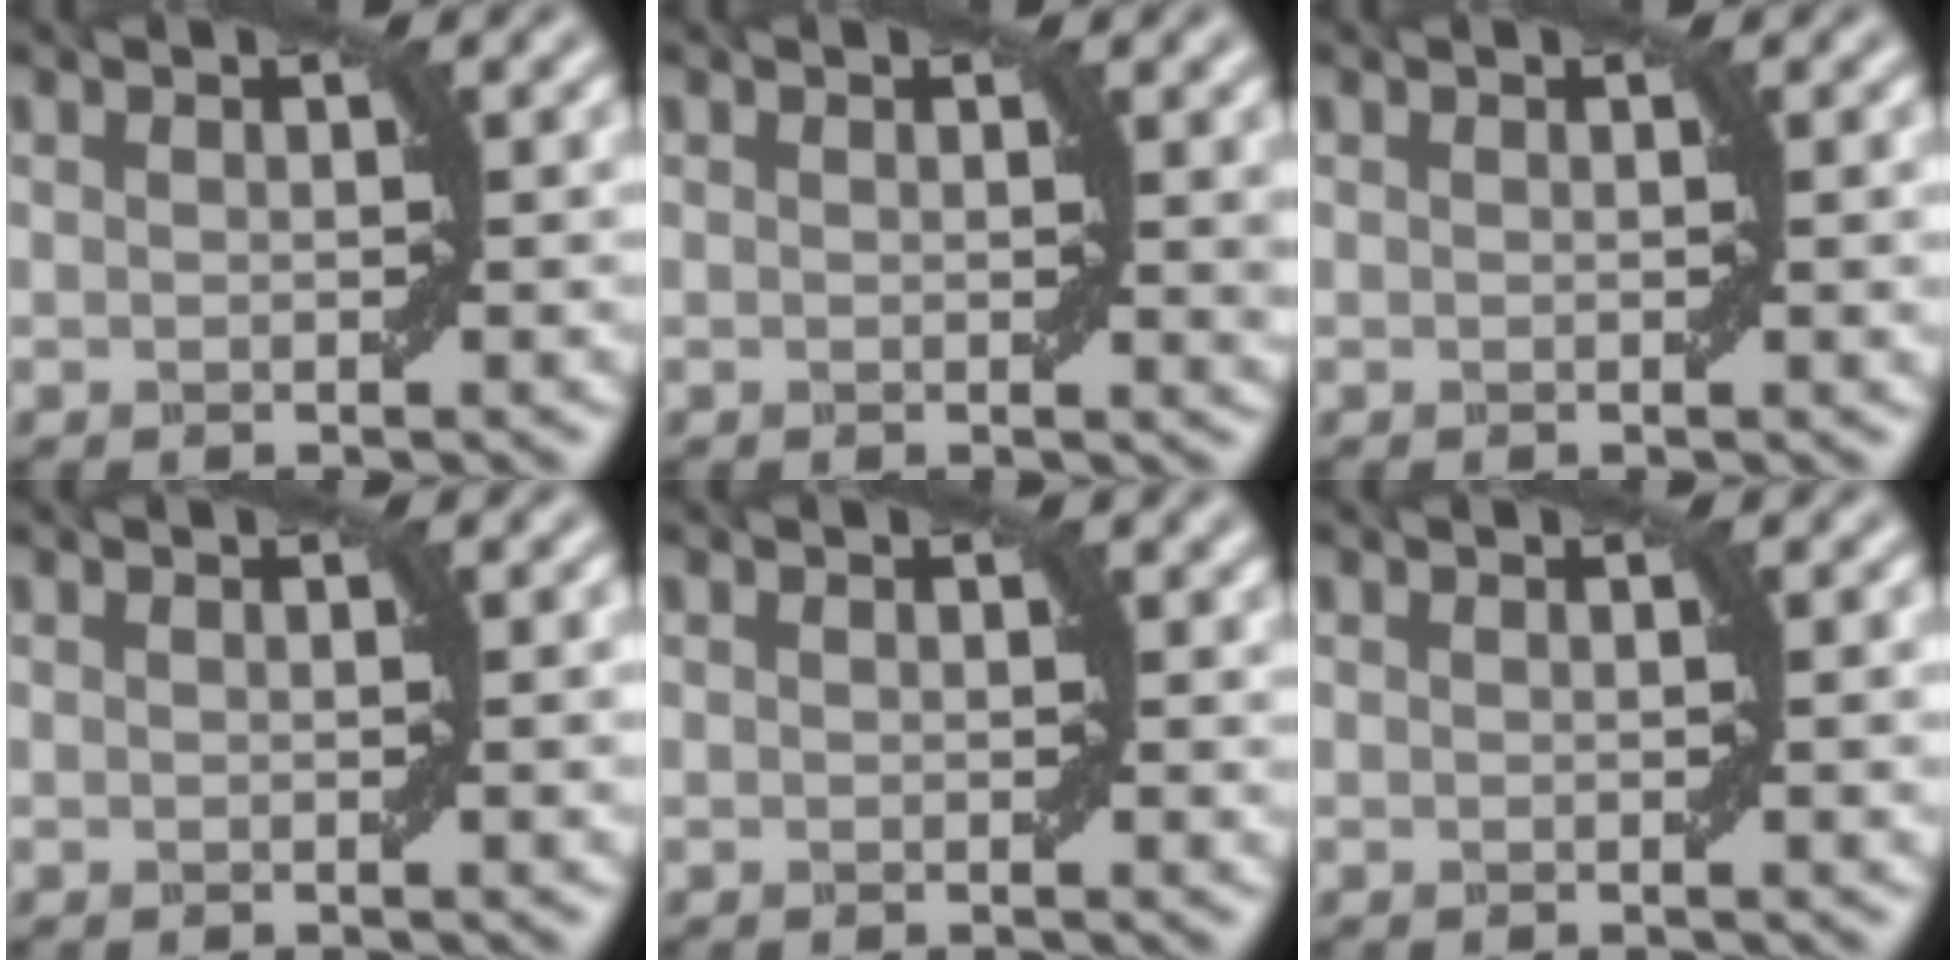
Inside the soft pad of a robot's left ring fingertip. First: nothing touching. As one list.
[{"total": 1.4, "force": [0.6, 0.3, 1.3], "torque": [-0.009, -0.004, 0.010]}, {"total": 0.6, "force": [0.1, -0.1, 0.6], "torque": [-0.005, -0.001, 0.002]}, {"total": 0.8, "force": [0.1, 0.0, 0.8], "torque": [-0.009, 0.001, 0.002]}, {"total": 0.8, "force": [0.3, 0.5, 0.6], "torque": [-0.001, -0.004, 0.005]}, {"total": 0.9, "force": [0.1, 0.0, 0.9], "torque": [-0.010, 0.000, 0.002]}]